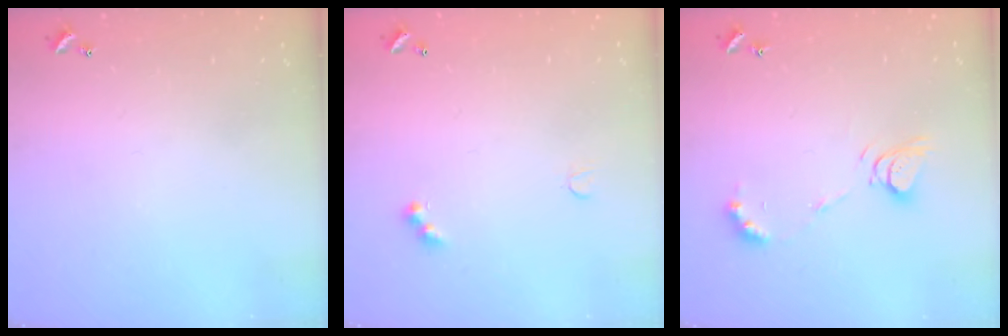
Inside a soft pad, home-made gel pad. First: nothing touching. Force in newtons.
{"total": 3.0, "press": 3.0, "slide": 0.5}
{"total": 7.6, "press": 7.6, "slide": 0.6}